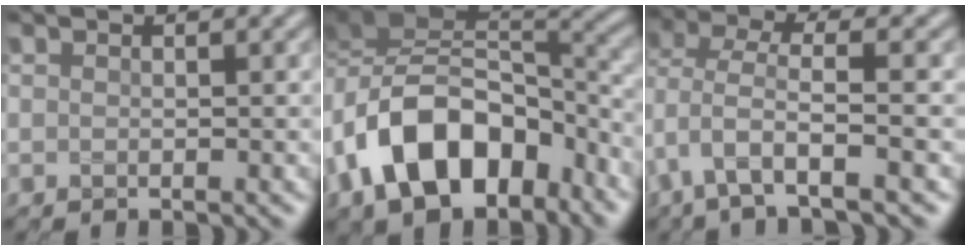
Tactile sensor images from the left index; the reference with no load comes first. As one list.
[{"total": 11.6, "force": [-4.8, 7.3, 7.6], "torque": [-0.125, 0.015, -0.096]}, {"total": 5.1, "force": [-1.8, 1.9, 4.4], "torque": [-0.096, 0.001, -0.040]}]